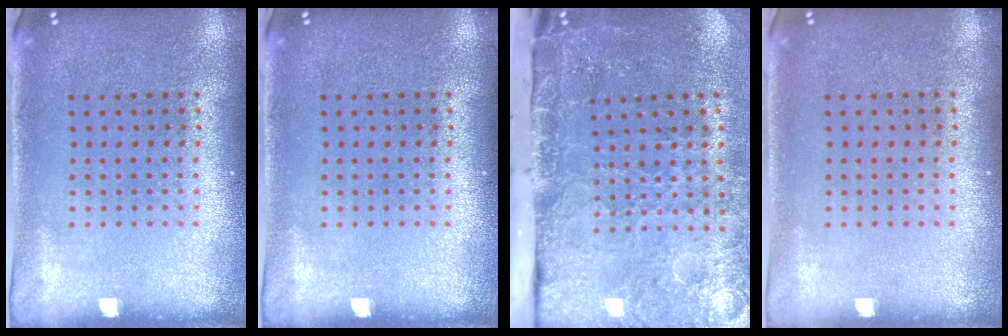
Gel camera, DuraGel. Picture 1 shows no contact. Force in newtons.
{"total": 0.0}
{"total": 4.8, "press": 3.6, "slide": 3.2}
{"total": 0.0}